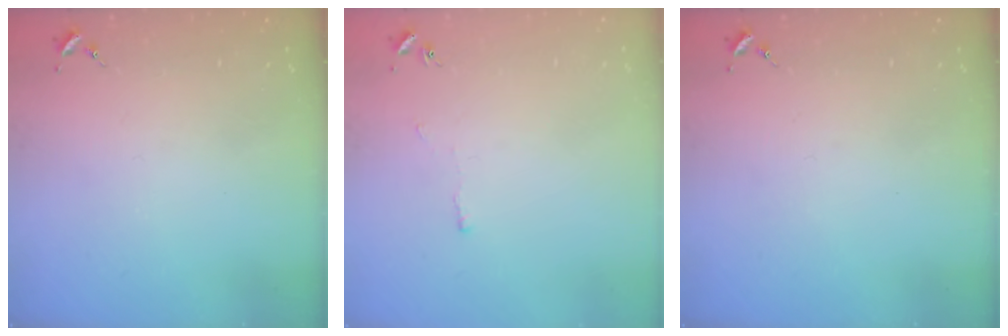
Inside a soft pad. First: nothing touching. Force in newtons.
{"total": 2.3, "press": 2.3, "slide": 0.4}
{"total": 0.0}